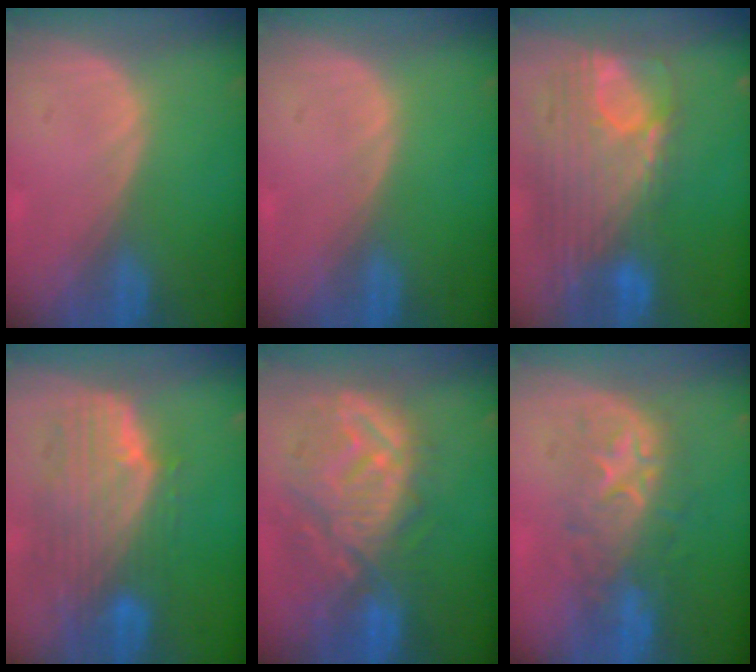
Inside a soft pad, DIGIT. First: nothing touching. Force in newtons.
{"total": 0.0}
{"total": 12.3, "press": 10.4, "slide": 6.5}
{"total": 10.2, "press": 9.0, "slide": 4.8}
{"total": 11.9, "press": 10.9, "slide": 4.9}
{"total": 8.6, "press": 8.6, "slide": 0.5}